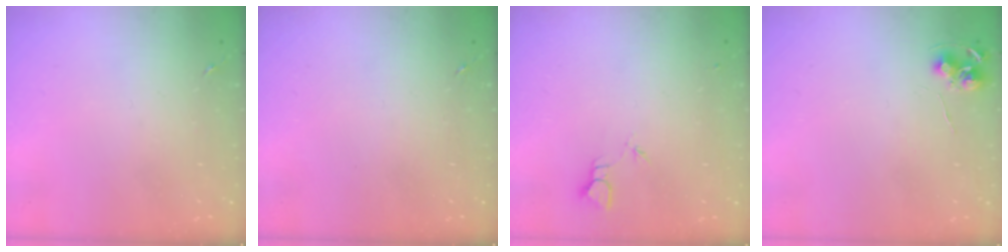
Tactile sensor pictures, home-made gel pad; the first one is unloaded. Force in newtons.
{"total": 0.0}
{"total": 2.0, "press": 2.0, "slide": 0.1}
{"total": 7.9, "press": 7.9, "slide": 0.5}